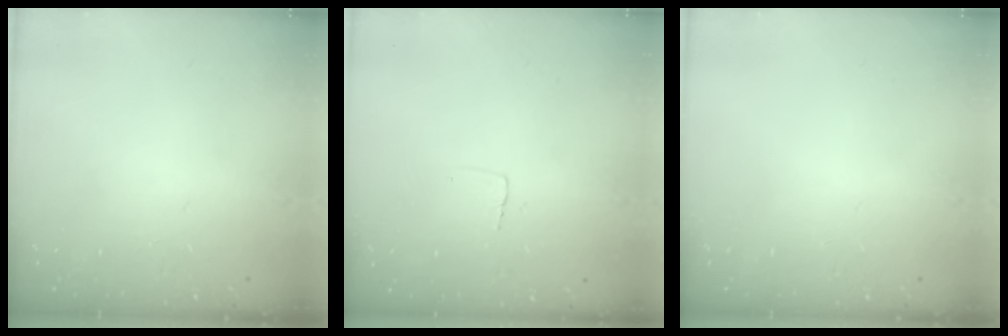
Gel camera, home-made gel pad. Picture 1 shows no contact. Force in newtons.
{"total": 2.6, "press": 2.6, "slide": 0.1}
{"total": 0.0}